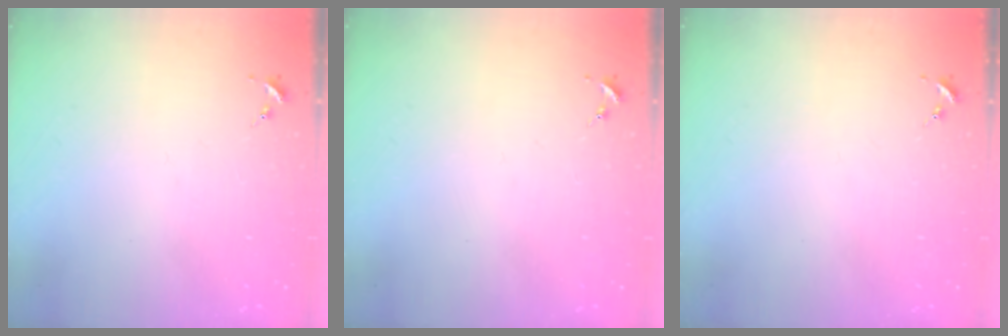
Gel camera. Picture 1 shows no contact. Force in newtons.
{"total": 0.0}
{"total": 0.0}